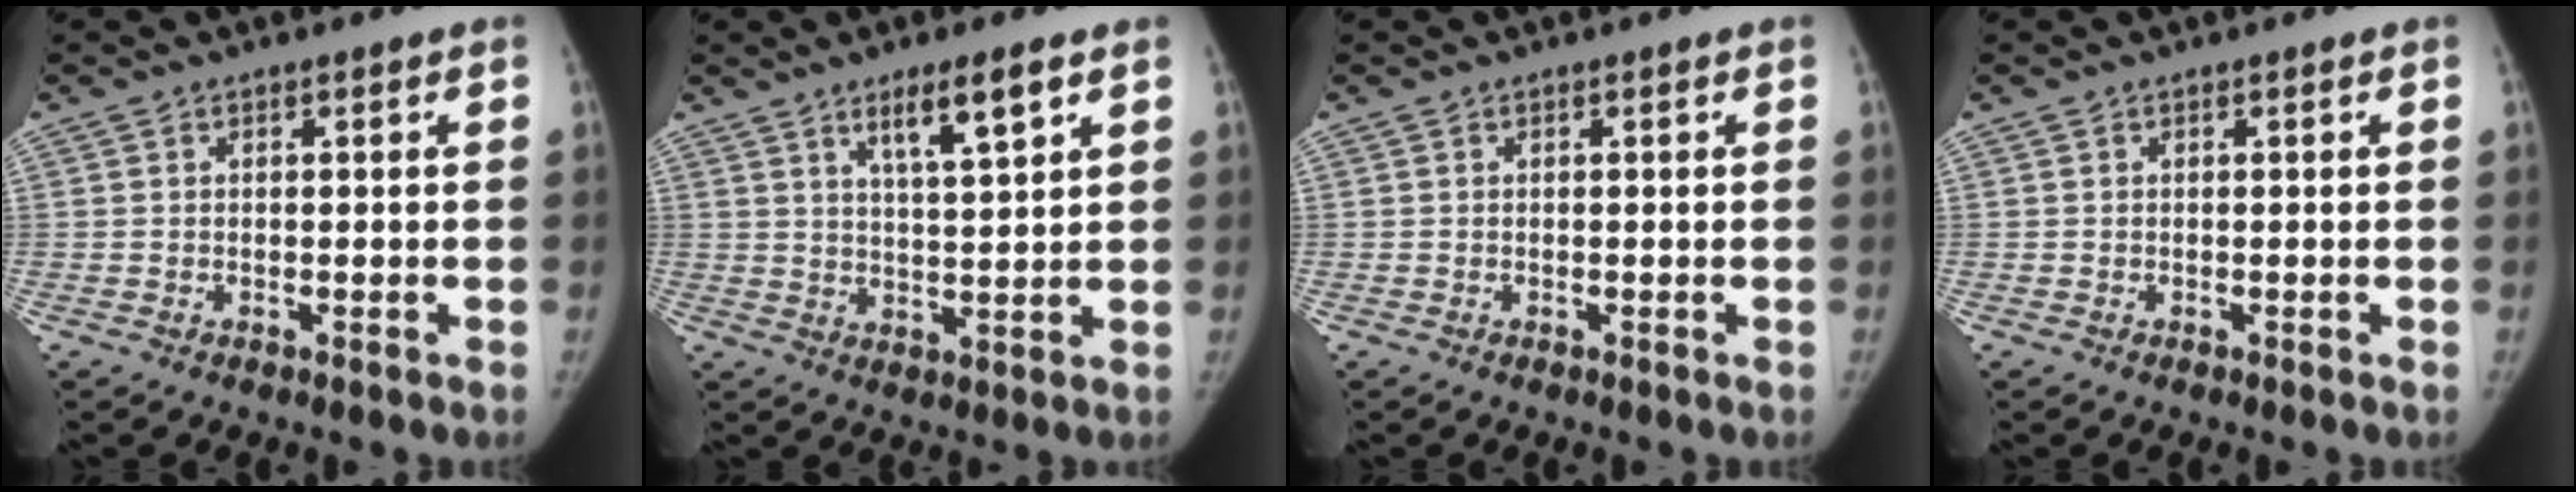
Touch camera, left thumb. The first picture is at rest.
{"total": 7.1, "force": [4.1, 1.1, 5.7], "torque": [-0.095, -0.025, 0.072]}
{"total": 0.0}
{"total": 0.0}